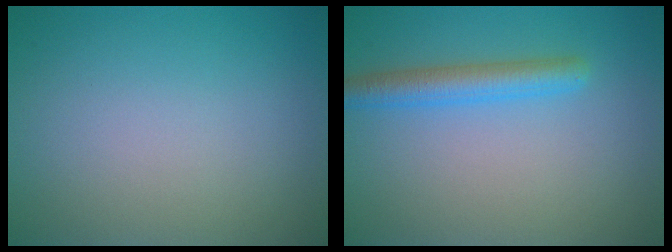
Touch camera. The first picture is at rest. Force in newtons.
{"total": 3.1, "press": 3.1, "slide": 0.1}